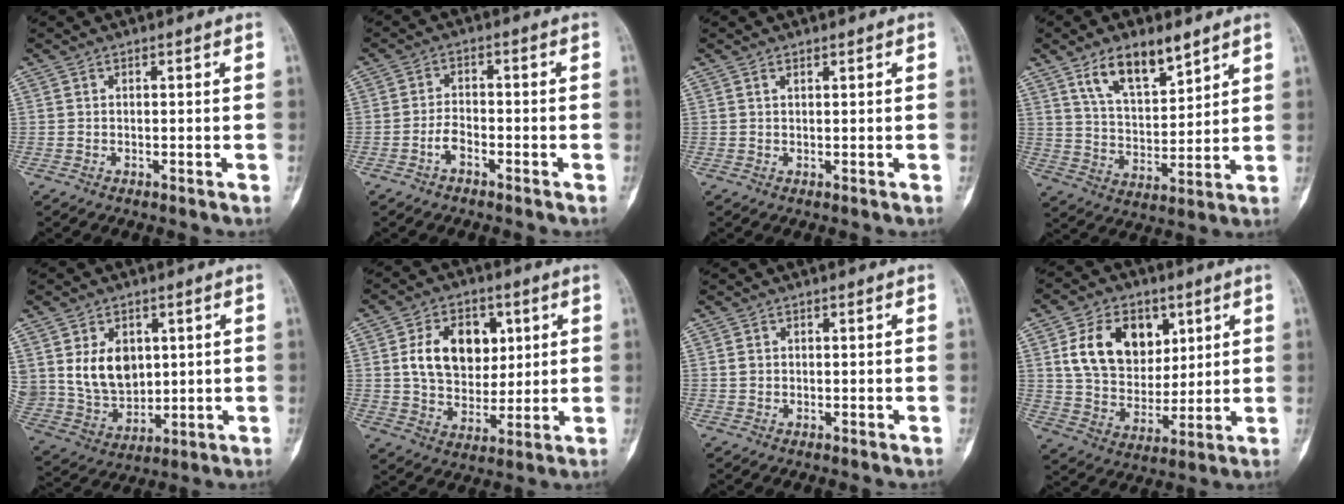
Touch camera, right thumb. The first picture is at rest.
{"total": 3.2, "force": [-1.9, 1.7, 2.1], "torque": [-0.038, 0.018, -0.038]}
{"total": 0.8, "force": [0.6, 0.3, 0.4], "torque": [-0.010, -0.003, 0.011]}
{"total": 11.9, "force": [7.6, 5.1, 7.7], "torque": [-0.114, -0.044, 0.145]}
{"total": 11.8, "force": [3.0, 8.8, 7.3], "torque": [-0.100, -0.014, 0.079]}
{"total": 13.7, "force": [3.3, 9.8, 9.0], "torque": [-0.107, -0.008, 0.062]}
{"total": 1.0, "force": [0.1, 0.9, 0.4], "torque": [-0.002, 0.003, 0.002]}
{"total": 15.4, "force": [5.3, 11.2, 9.2], "torque": [-0.118, -0.017, 0.101]}